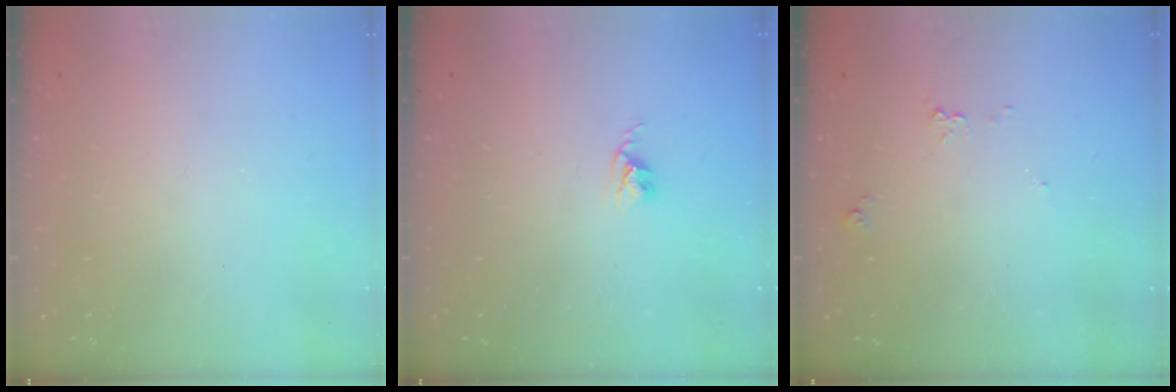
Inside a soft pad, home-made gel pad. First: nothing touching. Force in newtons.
{"total": 2.4, "press": 2.4, "slide": 0.3}
{"total": 5.5, "press": 5.5, "slide": 0.7}